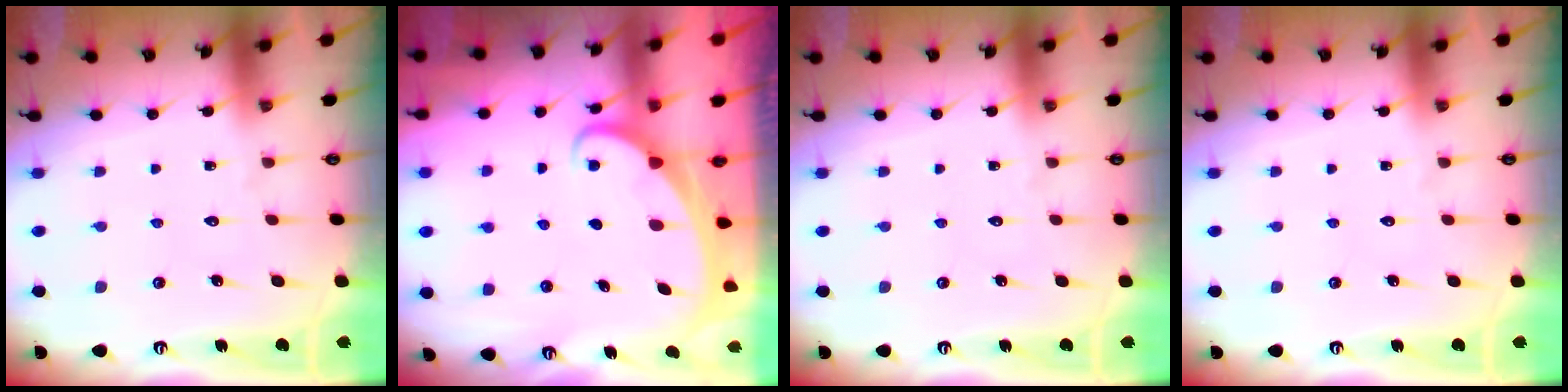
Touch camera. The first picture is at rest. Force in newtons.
{"total": 1.9, "press": 1.9, "slide": 0.2}
{"total": 0.0}
{"total": 0.0}